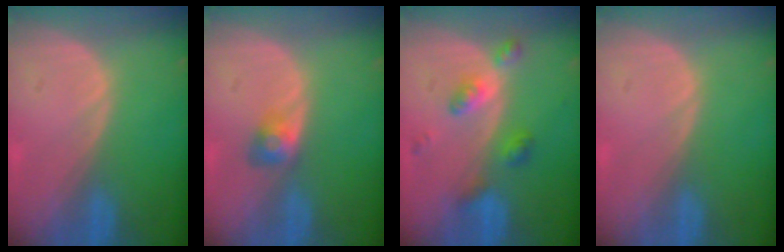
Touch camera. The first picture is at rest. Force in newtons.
{"total": 2.9, "press": 2.5, "slide": 1.4}
{"total": 4.9, "press": 4.9, "slide": 0.2}
{"total": 0.0}